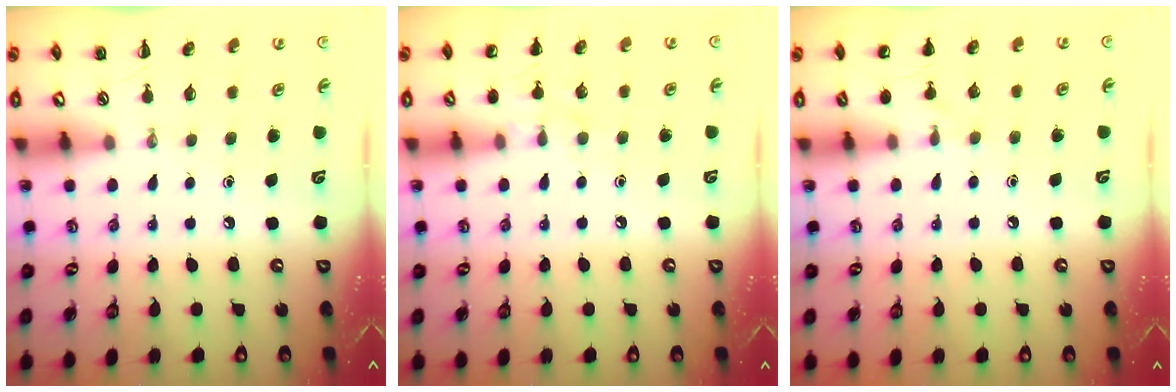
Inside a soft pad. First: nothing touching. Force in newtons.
{"total": 6.9, "press": 6.5, "slide": 2.0}
{"total": 5.4, "press": 5.1, "slide": 1.6}